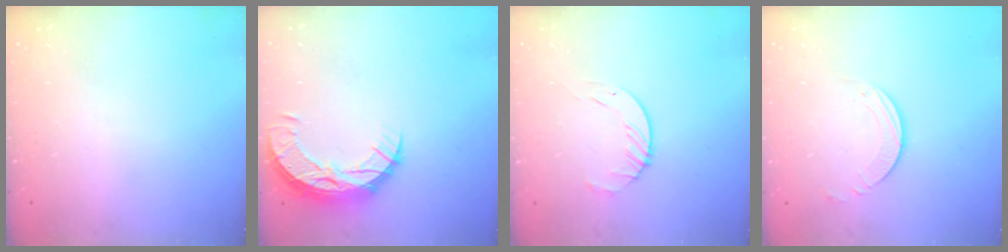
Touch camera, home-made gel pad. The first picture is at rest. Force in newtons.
{"total": 10.3, "press": 10.2, "slide": 0.8}
{"total": 3.4, "press": 3.4, "slide": 0.4}
{"total": 2.5, "press": 2.5, "slide": 0.2}